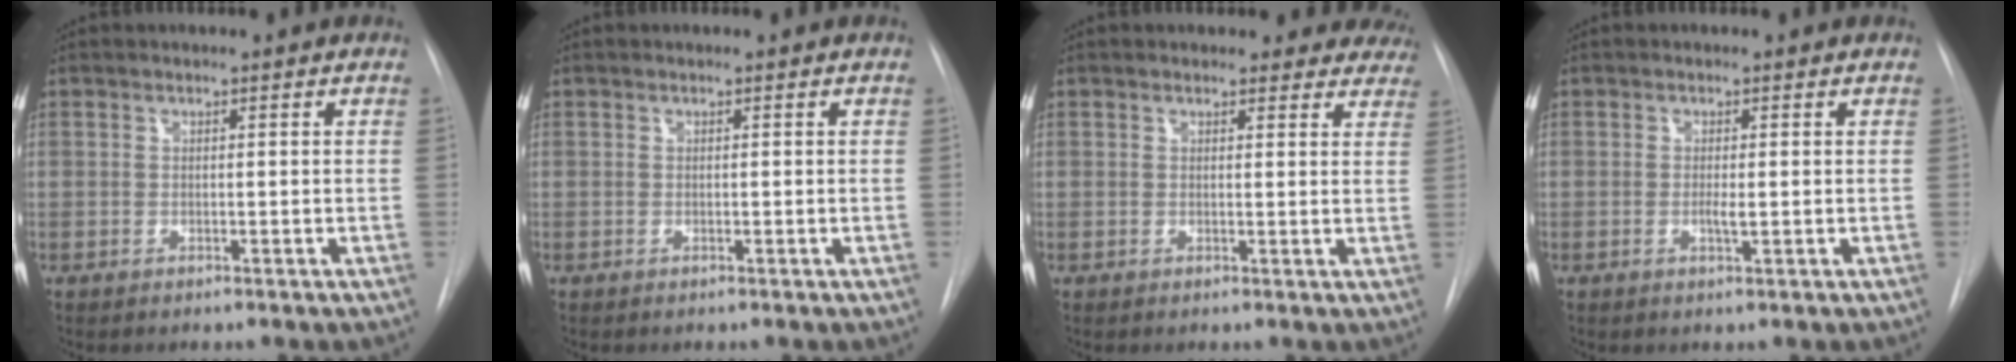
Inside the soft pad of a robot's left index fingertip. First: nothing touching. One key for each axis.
{"total": 0.0}
{"total": 8.6, "fx": 8.0, "fy": 3.3, "fz": 0.4, "tx": 0.047, "ty": -0.017, "tz": 0.053}
{"total": 1.2, "fx": -0.3, "fy": 0.1, "fz": 1.2, "tx": -0.025, "ty": -0.006, "tz": -0.006}